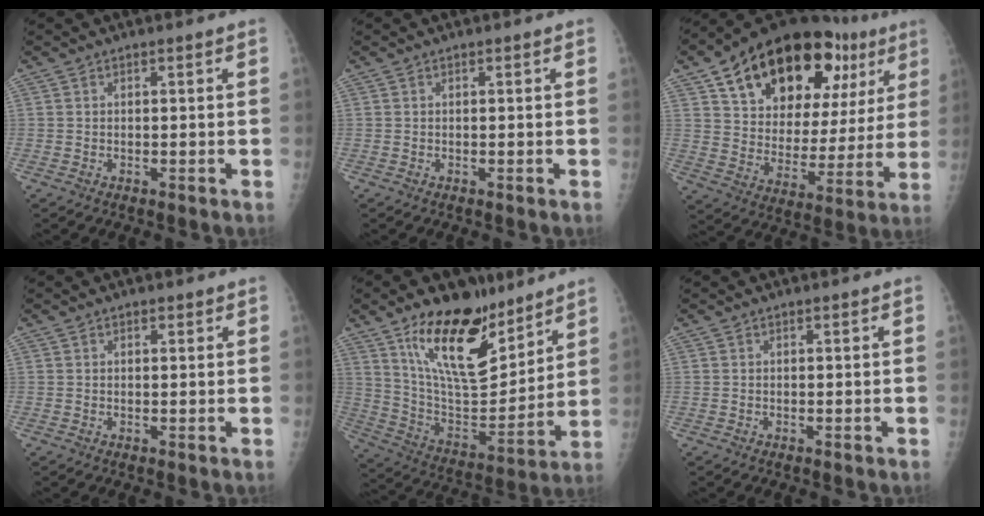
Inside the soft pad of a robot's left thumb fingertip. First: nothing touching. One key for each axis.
{"total": 0.0}
{"total": 28.7, "fx": 14.8, "fy": 15.1, "fz": 19.3, "tx": -0.252, "ty": -0.013, "tz": 0.233}
{"total": 1.0, "fx": 0.6, "fy": 0.6, "fz": 0.4, "tx": 0.001, "ty": -0.003, "tz": 0.006}
{"total": 21.2, "fx": 13.3, "fy": 9.5, "fz": 13.5, "tx": -0.178, "ty": -0.086, "tz": 0.241}
{"total": 0.0}